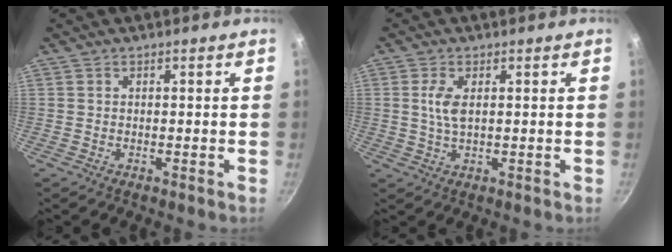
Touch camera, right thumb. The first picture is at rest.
{"total": 4.1, "force": [0.8, 1.9, 3.5], "torque": [-0.073, -0.002, 0.016]}